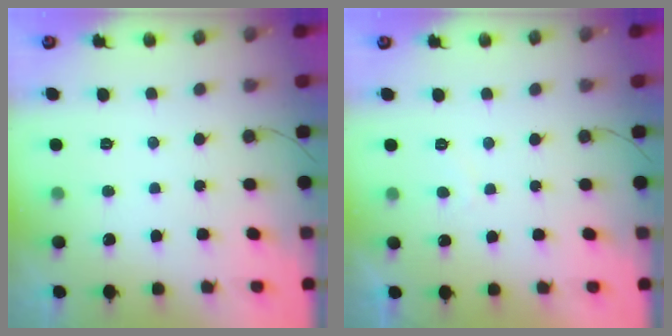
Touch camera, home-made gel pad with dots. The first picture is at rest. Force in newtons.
{"total": 1.3, "press": 1.1, "slide": 0.6}